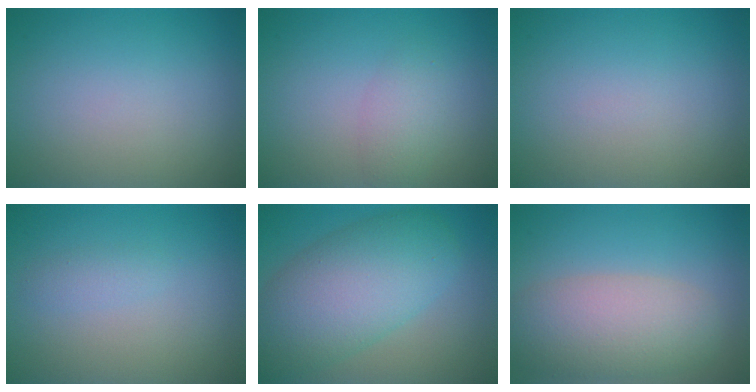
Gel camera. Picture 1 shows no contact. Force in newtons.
{"total": 2.0, "press": 2.0, "slide": 0.1}
{"total": 0.0}
{"total": 1.0, "press": 1.0, "slide": 0.1}
{"total": 8.8, "press": 8.8, "slide": 0.3}
{"total": 6.0, "press": 6.0, "slide": 0.4}